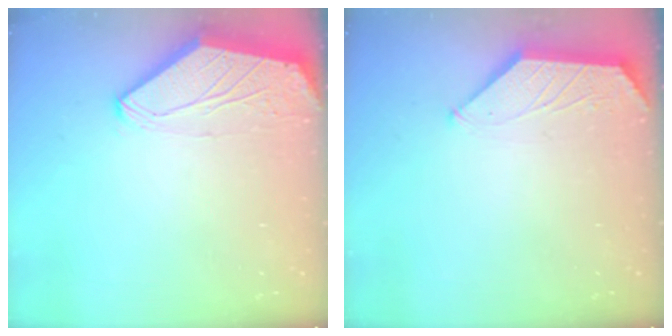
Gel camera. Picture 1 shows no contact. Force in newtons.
{"total": 0.7, "press": 0.7, "slide": 0.1}